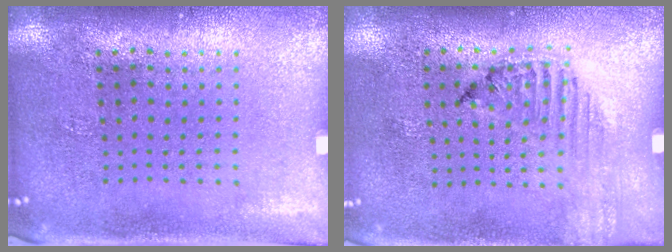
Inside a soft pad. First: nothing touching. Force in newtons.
{"total": 1.2, "press": 1.1, "slide": 0.2}